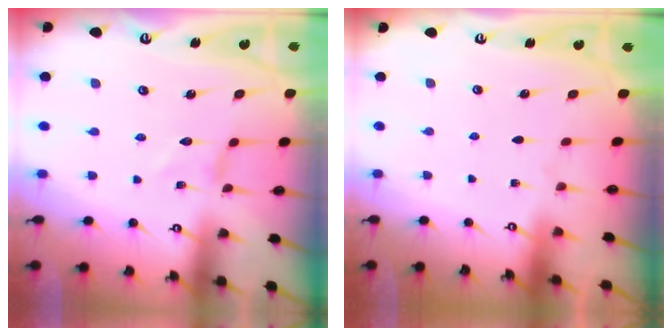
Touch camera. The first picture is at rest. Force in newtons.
{"total": 0.0}